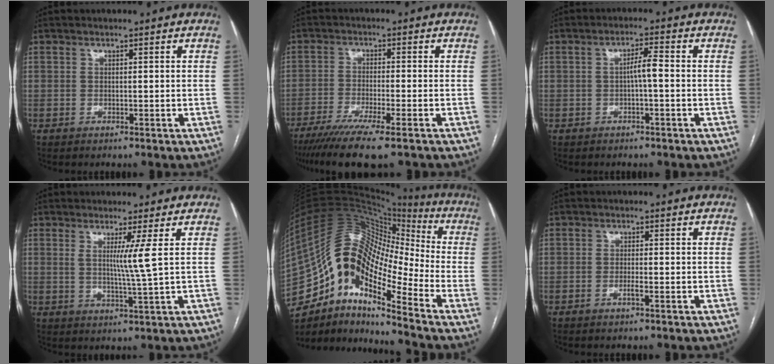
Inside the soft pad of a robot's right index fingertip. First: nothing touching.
{"total": 10.5, "force": [-7.7, 0.1, 7.1], "torque": [-0.113, -0.026, -0.122]}
{"total": 3.0, "force": [-0.4, 0.2, 3.0], "torque": [-0.049, 0.006, -0.007]}
{"total": 4.5, "force": [1.3, -1.6, 4.0], "torque": [-0.076, -0.017, 0.026]}
{"total": 19.2, "force": [-10.3, 7.1, 14.6], "torque": [-0.269, 0.060, -0.180]}
{"total": 1.4, "force": [-0.7, 0.0, 1.2], "torque": [-0.025, -0.001, -0.012]}